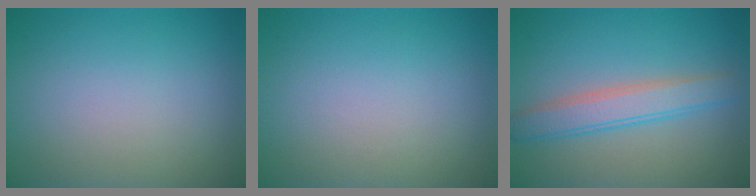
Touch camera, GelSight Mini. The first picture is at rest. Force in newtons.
{"total": 0.0}
{"total": 3.6, "press": 3.6, "slide": 0.1}